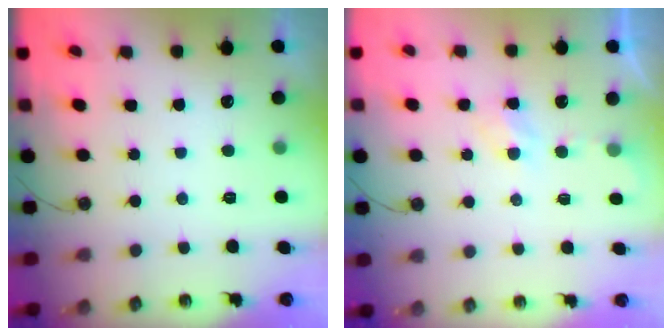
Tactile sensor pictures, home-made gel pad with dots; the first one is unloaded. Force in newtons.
{"total": 4.6, "press": 4.6, "slide": 0.6}